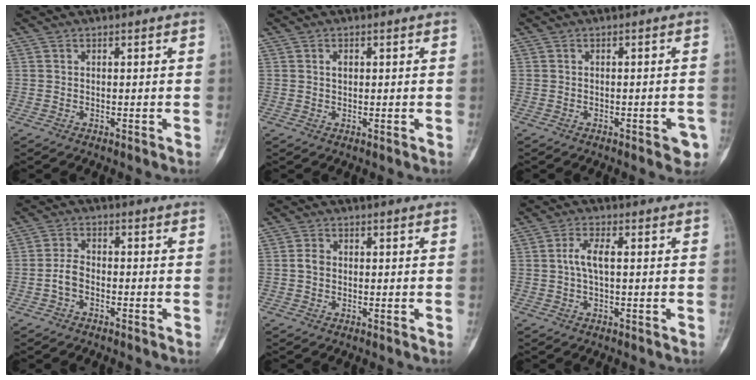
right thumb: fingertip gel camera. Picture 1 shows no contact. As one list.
[{"total": 1.2, "force": [0.3, 0.9, 0.8], "torque": [-0.008, 0.001, 0.005]}, {"total": 3.3, "force": [-1.6, 1.3, 2.6], "torque": [-0.020, 0.010, -0.015]}, {"total": 3.3, "force": [-1.5, 2.0, 2.2], "torque": [-0.042, 0.019, -0.034]}, {"total": 1.8, "force": [-0.1, 1.5, 1.1], "torque": [-0.018, 0.004, -0.005]}, {"total": 3.9, "force": [0.2, 1.4, 3.6], "torque": [-0.083, 0.009, 0.001]}]